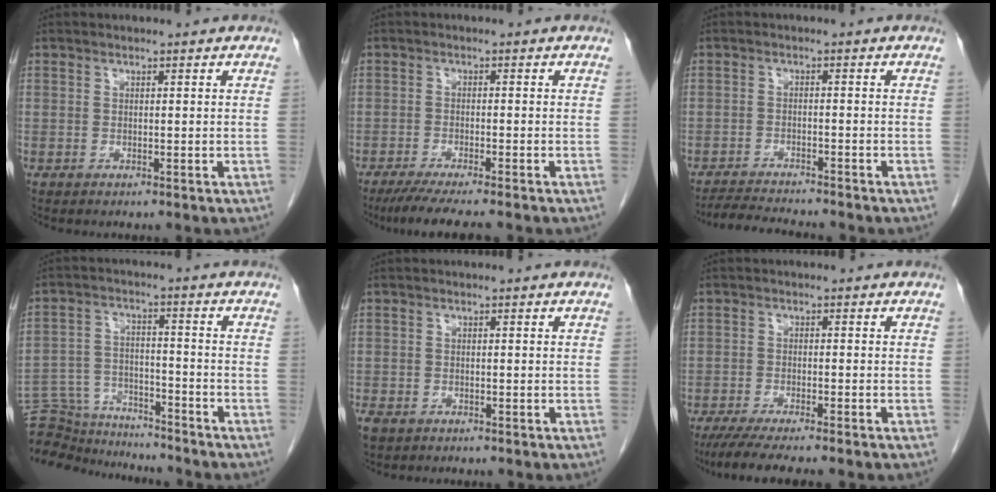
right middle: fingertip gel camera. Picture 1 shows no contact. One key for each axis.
{"total": 8.0, "fx": -6.7, "fy": -0.1, "fz": 4.4, "tx": -0.062, "ty": -0.022, "tz": -0.104}
{"total": 6.2, "fx": -5.9, "fy": 0.0, "fz": 1.9, "tx": -0.029, "ty": -0.016, "tz": -0.097}
{"total": 14.2, "fx": -13.7, "fy": 2.9, "fz": 2.6, "tx": -0.047, "ty": 0.026, "tz": -0.210}
{"total": 2.3, "fx": -1.5, "fy": 1.4, "fz": 0.9, "tx": -0.020, "ty": -0.002, "tz": -0.021}
{"total": 8.6, "fx": -7.1, "fy": 0.2, "fz": 4.9, "tx": -0.066, "ty": -0.019, "tz": -0.109}